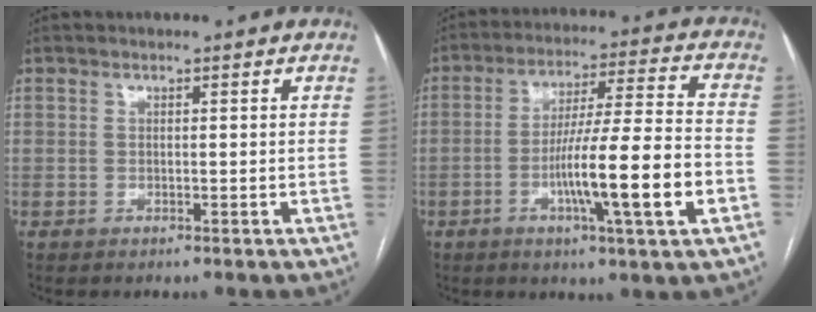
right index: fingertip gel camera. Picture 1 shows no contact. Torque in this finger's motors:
{"motor_torque": [2.02, -0.11, 0.99, 0.21]}